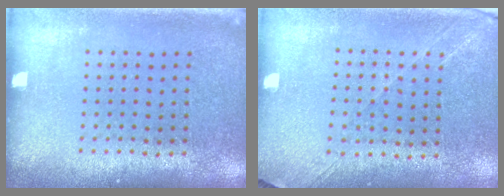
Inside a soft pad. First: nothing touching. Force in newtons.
{"total": 1.3, "press": 1.2, "slide": 0.6}